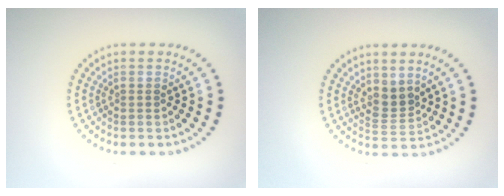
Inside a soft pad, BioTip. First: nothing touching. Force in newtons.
{"total": 2.2, "press": 1.6, "slide": 1.5}